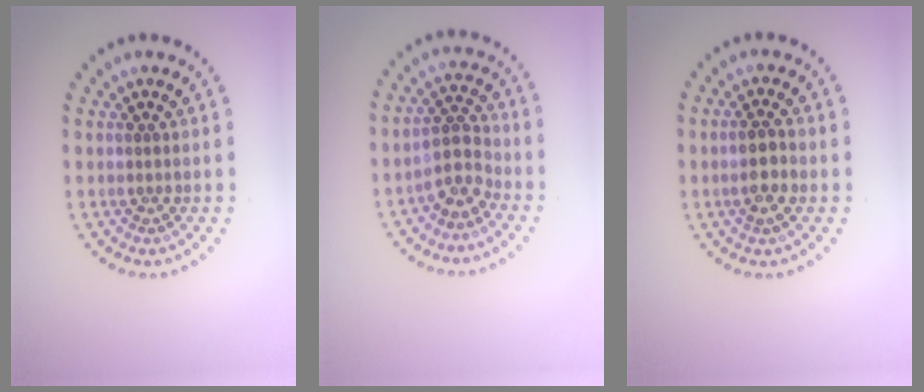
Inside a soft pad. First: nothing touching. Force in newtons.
{"total": 2.8, "press": 2.6, "slide": 1.2}
{"total": 2.5, "press": 2.4, "slide": 0.6}